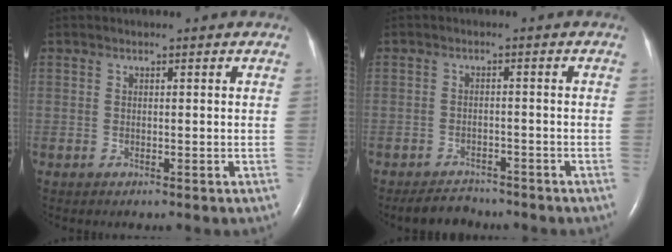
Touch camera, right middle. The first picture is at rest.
{"total": 3.7, "force": [-3.5, 1.3, 0.4], "torque": [-0.017, -0.007, -0.057]}